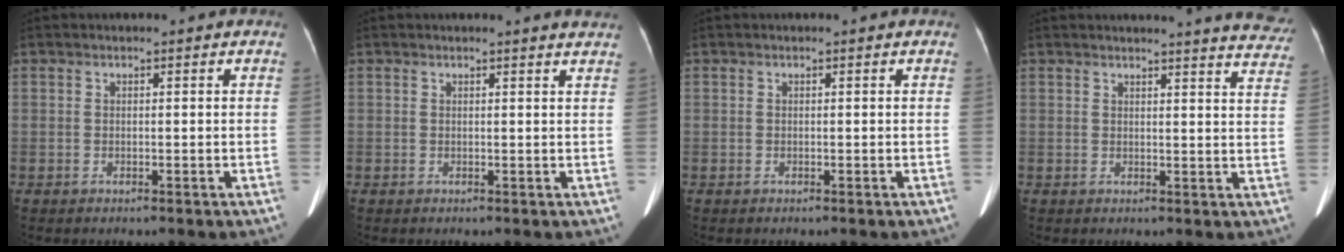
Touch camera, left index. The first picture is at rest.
{"total": 2.5, "force": [2.4, -0.4, 0.6], "torque": [-0.013, -0.011, 0.013]}
{"total": 0.0}
{"total": 11.6, "force": [11.4, 0.4, 2.4], "torque": [-0.006, -0.069, 0.094]}